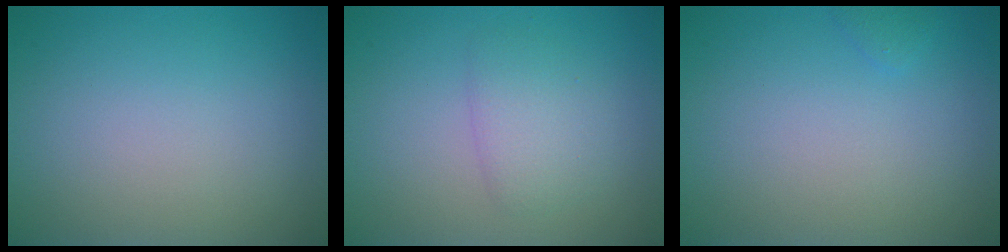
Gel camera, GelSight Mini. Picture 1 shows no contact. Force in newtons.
{"total": 2.4, "press": 2.4, "slide": 0.1}
{"total": 0.6, "press": 0.6, "slide": 0.1}